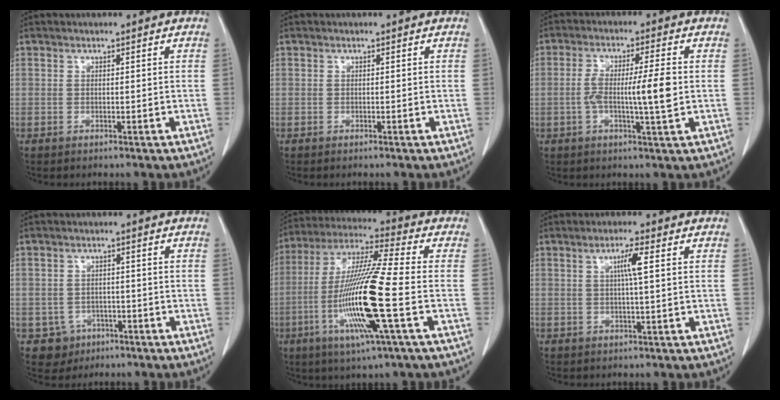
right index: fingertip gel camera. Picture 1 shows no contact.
{"total": 0.0}
{"total": 7.9, "force": [-0.6, 0.4, 7.8], "torque": [-0.142, 0.004, -0.012]}
{"total": 4.3, "force": [-1.8, 3.9, 0.2], "torque": [0.001, 0.012, -0.022]}
{"total": 17.4, "force": [-4.4, -0.1, 16.8], "torque": [-0.345, -0.014, -0.091]}
{"total": 3.4, "force": [0.8, -0.3, 3.3], "torque": [-0.061, 0.001, 0.012]}